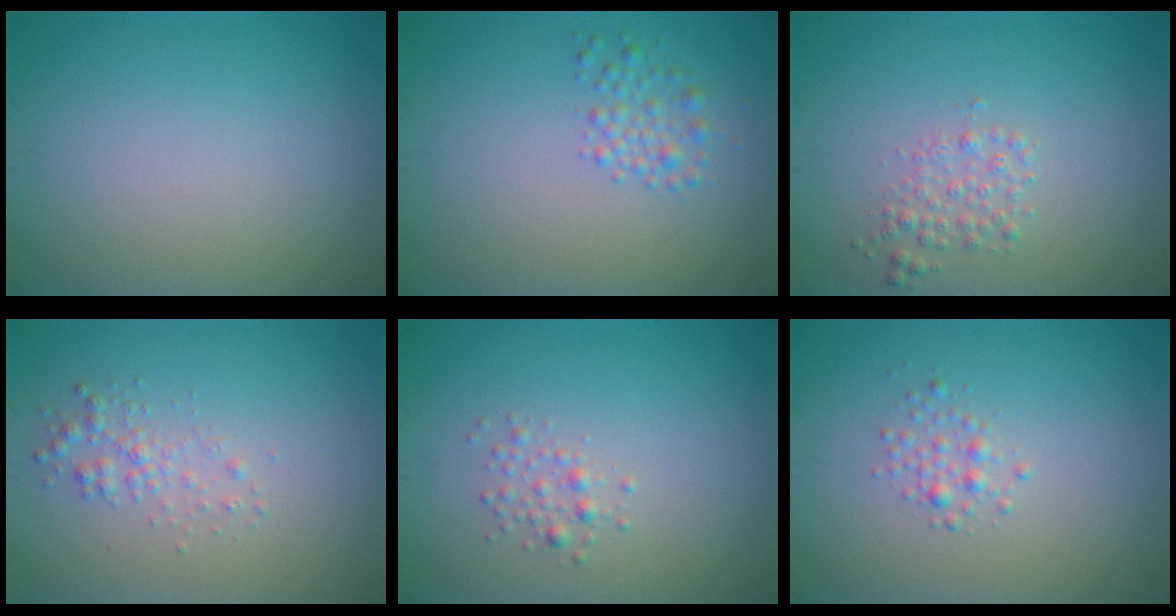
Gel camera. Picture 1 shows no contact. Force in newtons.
{"total": 1.8, "press": 1.8, "slide": 0.1}
{"total": 1.7, "press": 1.7, "slide": 0.1}
{"total": 1.6, "press": 1.6, "slide": 0.0}
{"total": 1.2, "press": 1.2, "slide": 0.1}
{"total": 1.3, "press": 1.3, "slide": 0.0}